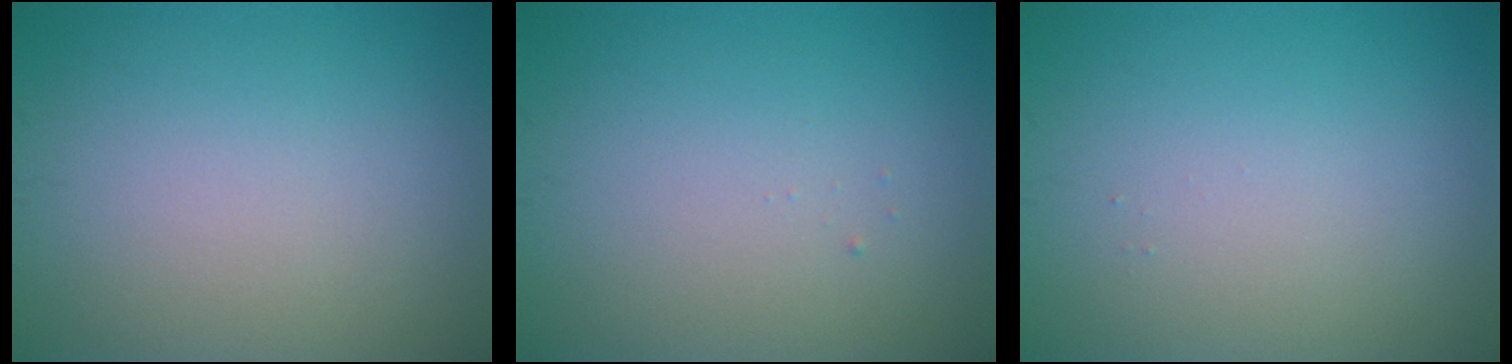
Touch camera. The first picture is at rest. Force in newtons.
{"total": 0.0}
{"total": 0.0}